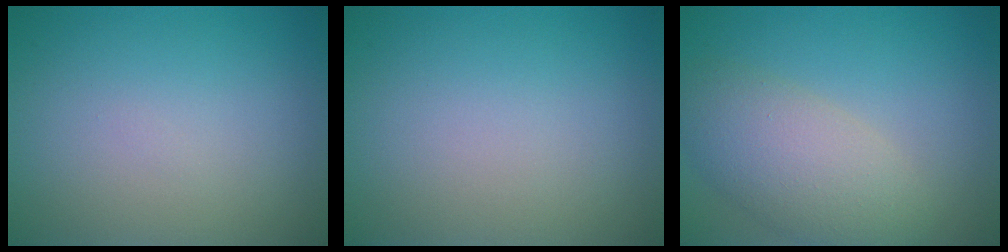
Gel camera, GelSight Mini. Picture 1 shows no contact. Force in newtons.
{"total": 0.0}
{"total": 5.6, "press": 5.6, "slide": 0.3}